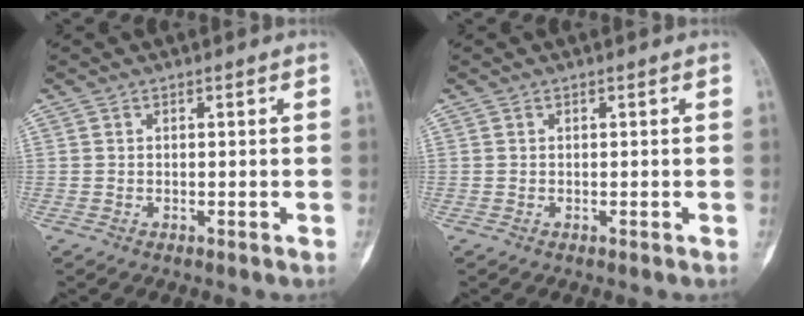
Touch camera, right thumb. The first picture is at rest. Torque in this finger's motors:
{"motor_torque": [-0.02, -0.01, 0.08, -0.03, 0.00]}